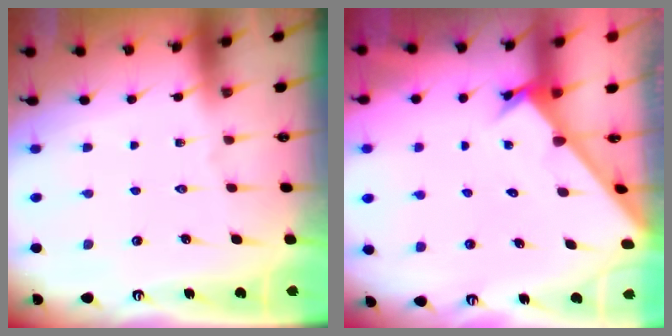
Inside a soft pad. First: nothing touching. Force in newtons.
{"total": 2.4, "press": 2.4, "slide": 0.1}